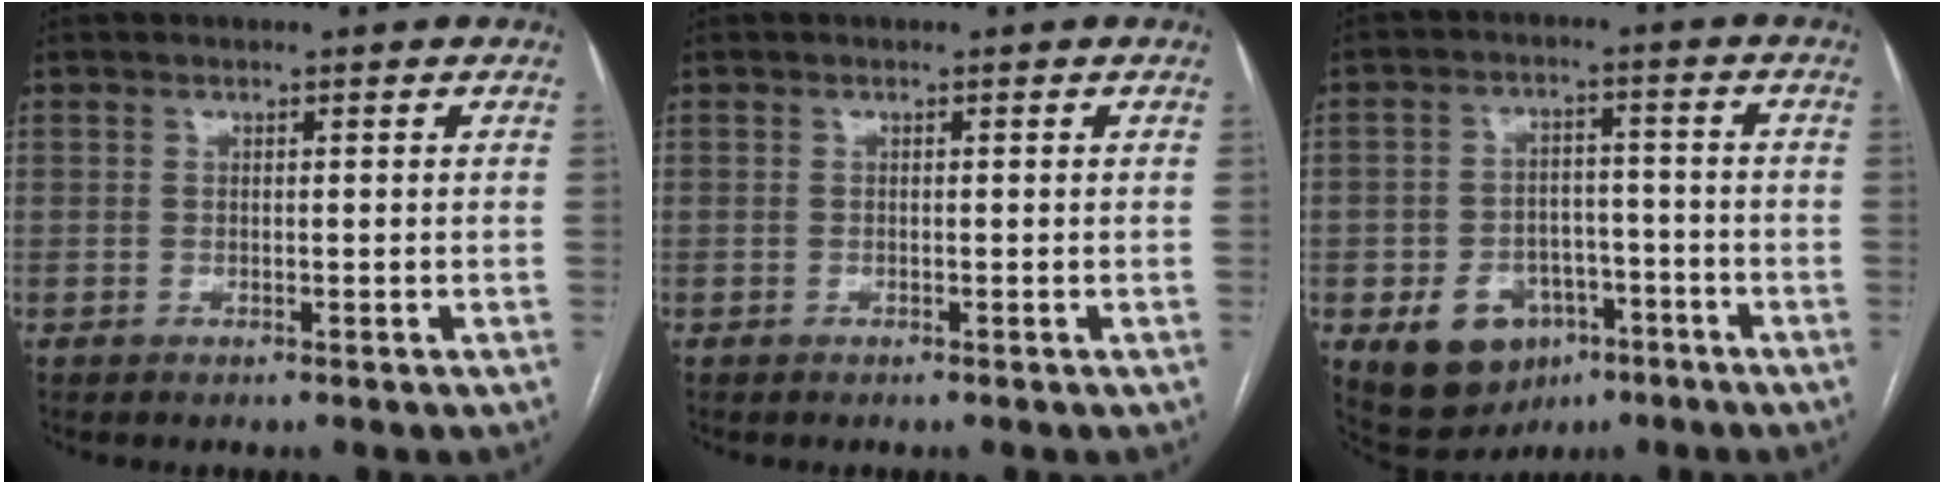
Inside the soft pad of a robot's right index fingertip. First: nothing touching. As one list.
[{"total": 0.0}, {"total": 10.0, "force": [-4.6, 7.3, 5.0], "torque": [-0.086, 0.017, -0.059]}]